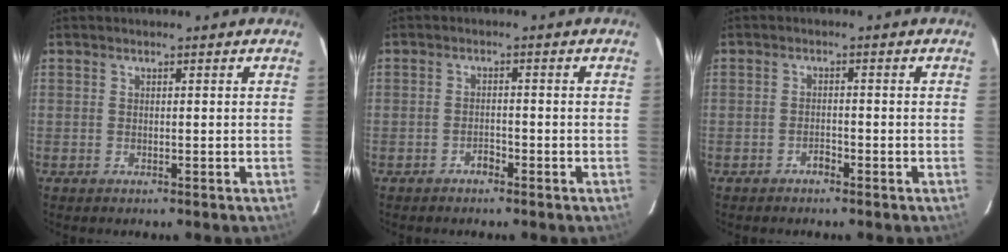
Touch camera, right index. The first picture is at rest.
{"total": 1.5, "force": [-1.2, 0.7, 0.7], "torque": [-0.008, 0.004, -0.019]}
{"total": 1.3, "force": [-1.1, 0.5, 0.6], "torque": [-0.008, 0.003, -0.018]}